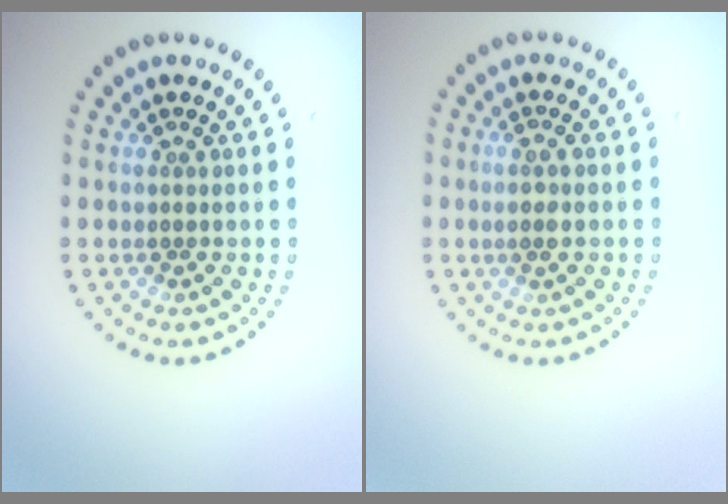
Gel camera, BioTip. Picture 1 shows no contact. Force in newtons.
{"total": 1.2, "press": 0.9, "slide": 0.7}